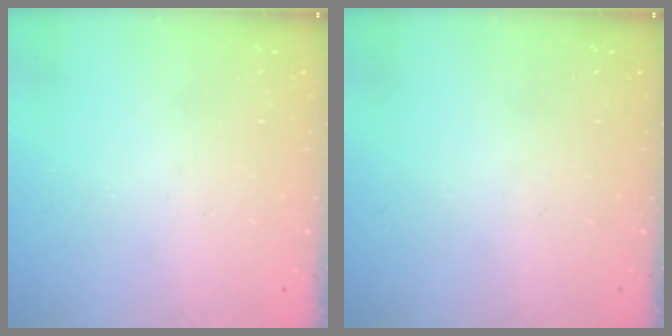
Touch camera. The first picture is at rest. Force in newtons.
{"total": 0.0}